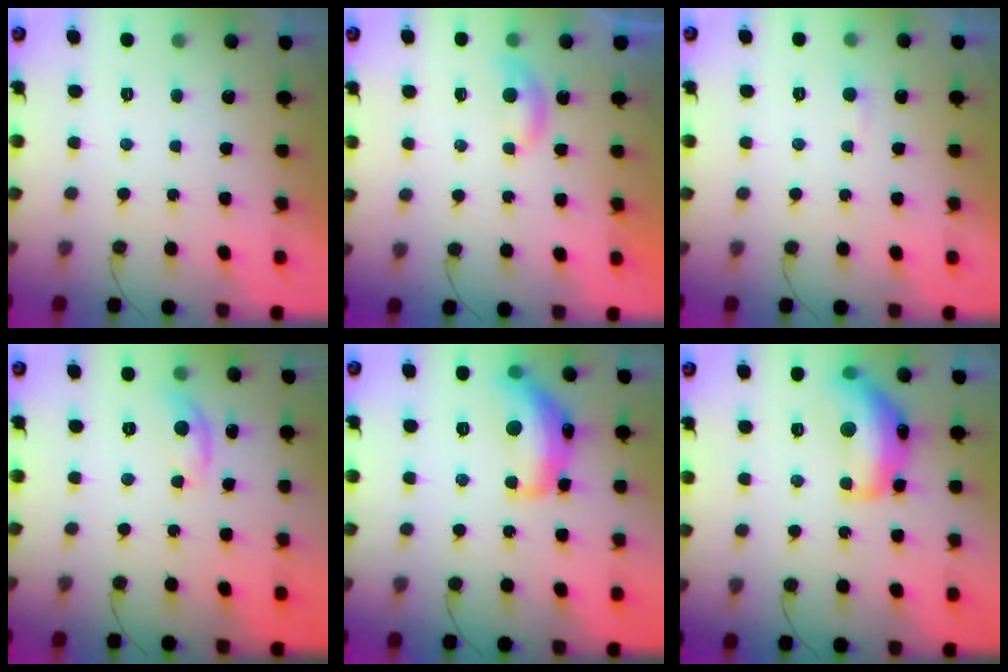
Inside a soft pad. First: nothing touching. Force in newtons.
{"total": 3.3, "press": 3.3, "slide": 0.5}
{"total": 2.7, "press": 2.7, "slide": 0.4}
{"total": 7.0, "press": 7.0, "slide": 0.4}
{"total": 16.6, "press": 16.6, "slide": 0.9}
{"total": 16.3, "press": 16.2, "slide": 1.1}